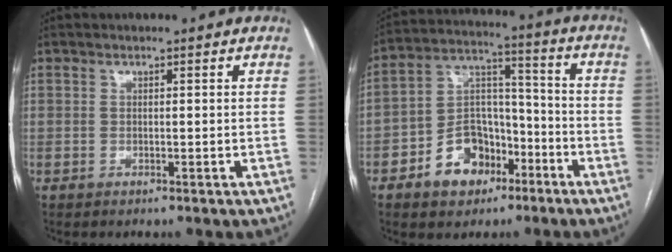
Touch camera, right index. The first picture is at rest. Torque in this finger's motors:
{"motor_torque": [0.07, -0.10, -0.34, -0.16]}